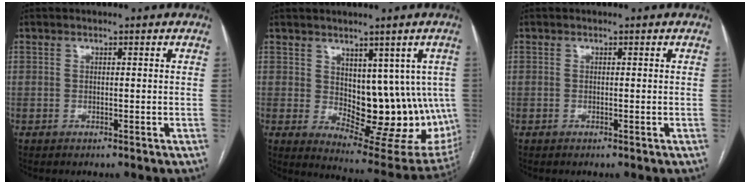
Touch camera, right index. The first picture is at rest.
{"total": 14.7, "force": [1.0, 8.0, 12.3], "torque": [-0.143, -0.003, 0.036]}
{"total": 0.0}